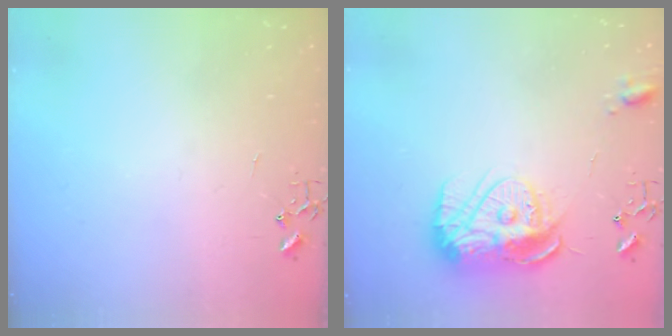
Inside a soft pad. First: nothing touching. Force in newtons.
{"total": 14.9, "press": 14.9, "slide": 1.4}